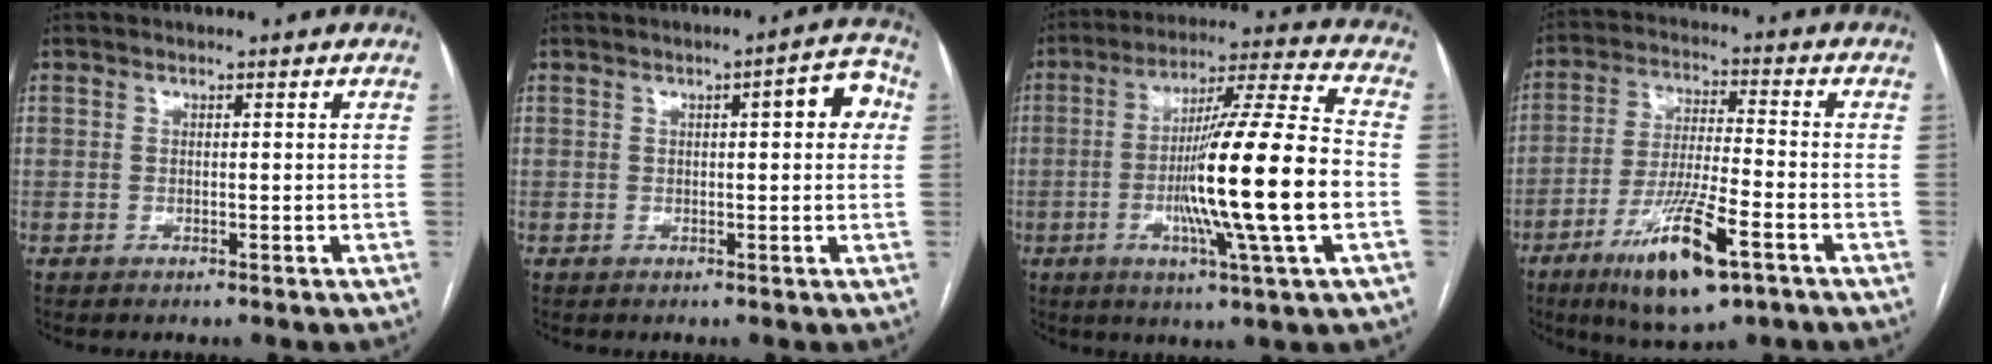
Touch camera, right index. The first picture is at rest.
{"total": 5.3, "force": [1.1, 1.3, 5.0], "torque": [-0.059, 0.020, 0.009]}
{"total": 18.9, "force": [-3.4, -0.9, 18.6], "torque": [-0.315, -0.008, -0.065]}
{"total": 13.7, "force": [-7.2, 2.2, 11.5], "torque": [-0.216, -0.022, -0.121]}